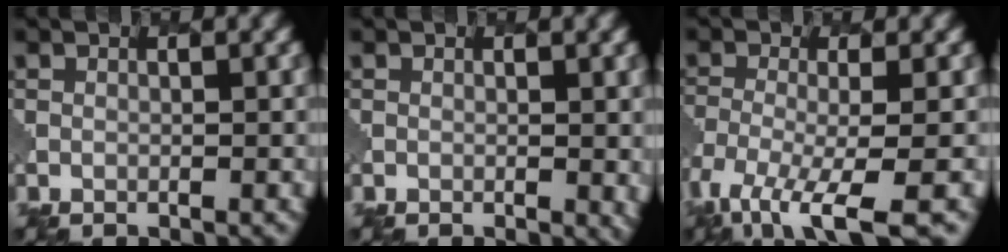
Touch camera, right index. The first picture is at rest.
{"total": 1.6, "force": [0.0, 0.6, 1.5], "torque": [-0.021, -0.008, 0.005]}
{"total": 8.2, "force": [-5.3, 2.3, 5.8], "torque": [-0.110, -0.022, -0.095]}